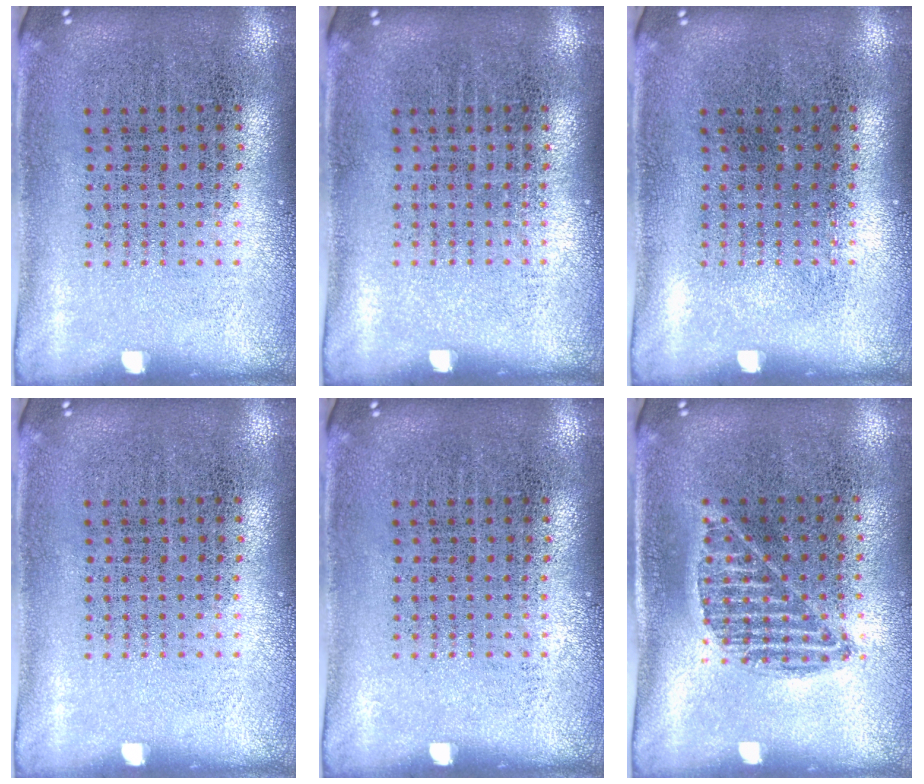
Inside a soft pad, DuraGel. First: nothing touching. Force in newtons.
{"total": 0.0}
{"total": 0.0}
{"total": 0.0}
{"total": 0.0}
{"total": 0.9, "press": 0.8, "slide": 0.5}